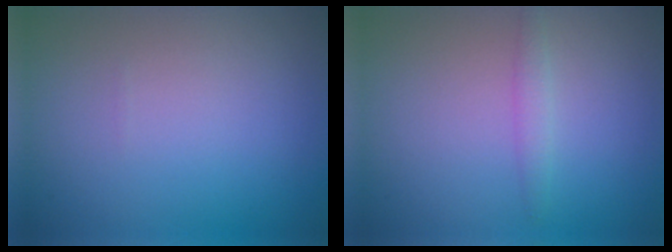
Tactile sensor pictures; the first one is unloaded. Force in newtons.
{"total": 1.3, "press": 1.3, "slide": 0.0}